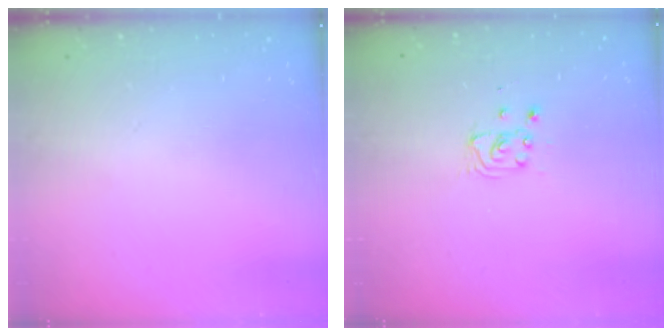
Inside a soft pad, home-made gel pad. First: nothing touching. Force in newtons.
{"total": 2.9, "press": 2.9, "slide": 0.4}